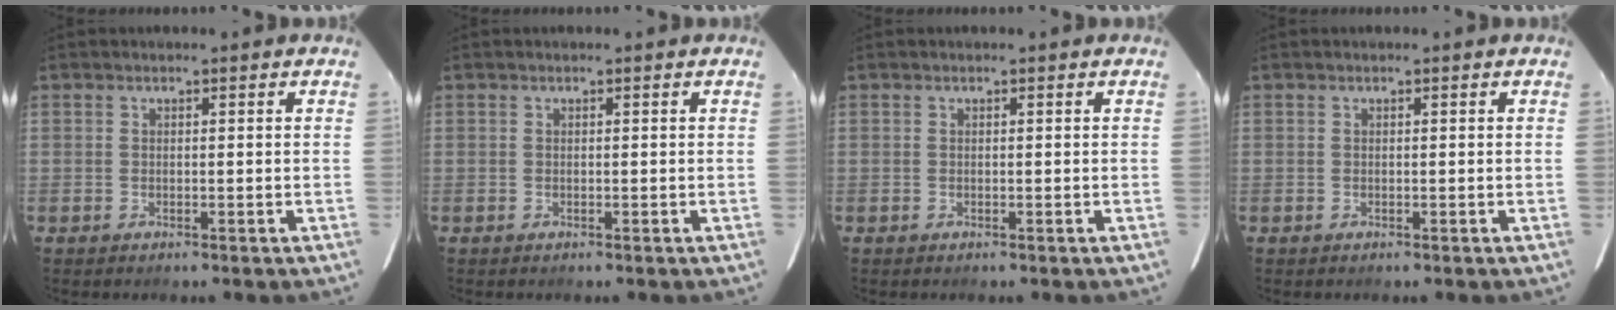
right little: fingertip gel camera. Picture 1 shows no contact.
{"total": 0.0}
{"total": 0.0}
{"total": 0.0}